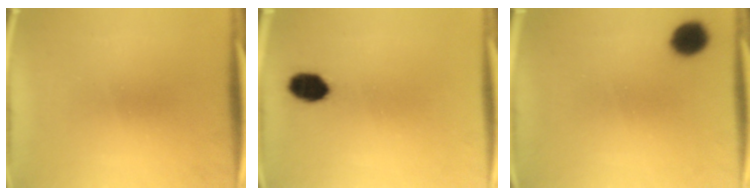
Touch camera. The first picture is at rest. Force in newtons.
{"total": 6.4}
{"total": 6.9}